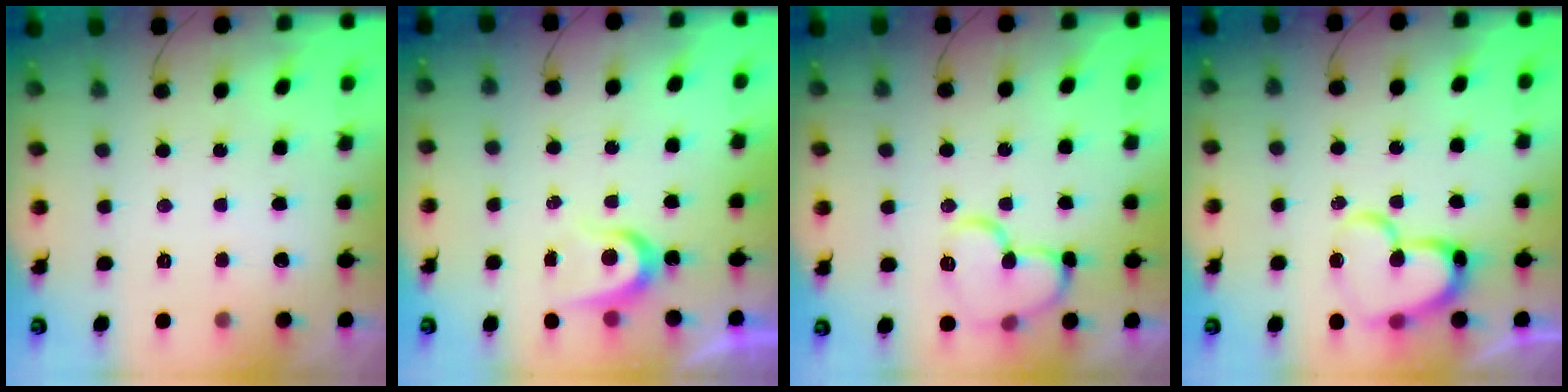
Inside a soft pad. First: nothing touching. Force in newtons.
{"total": 4.9, "press": 4.9, "slide": 0.5}
{"total": 12.4, "press": 12.4, "slide": 0.6}
{"total": 15.0, "press": 14.9, "slide": 1.6}